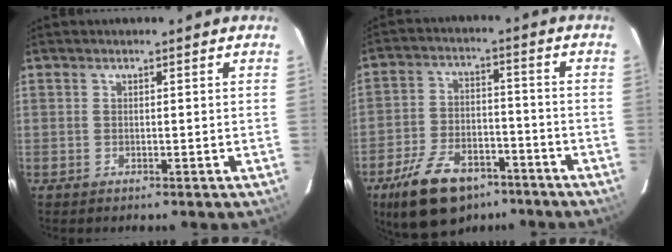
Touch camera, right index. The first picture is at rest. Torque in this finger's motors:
{"motor_torque": [1.07, -1.06, 0.51, 0.05]}